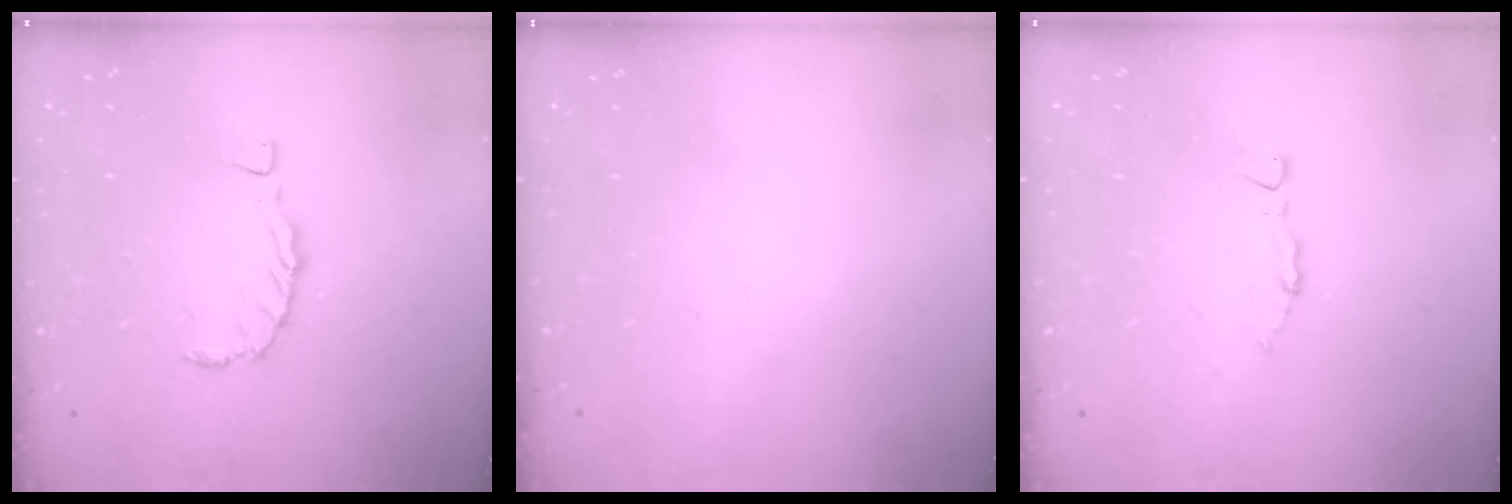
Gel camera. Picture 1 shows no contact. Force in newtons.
{"total": 0.0}
{"total": 2.8, "press": 2.8, "slide": 0.4}